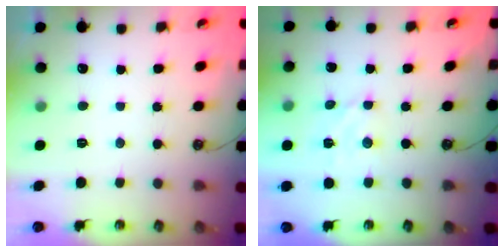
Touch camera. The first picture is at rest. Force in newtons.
{"total": 2.8, "press": 2.8, "slide": 0.1}